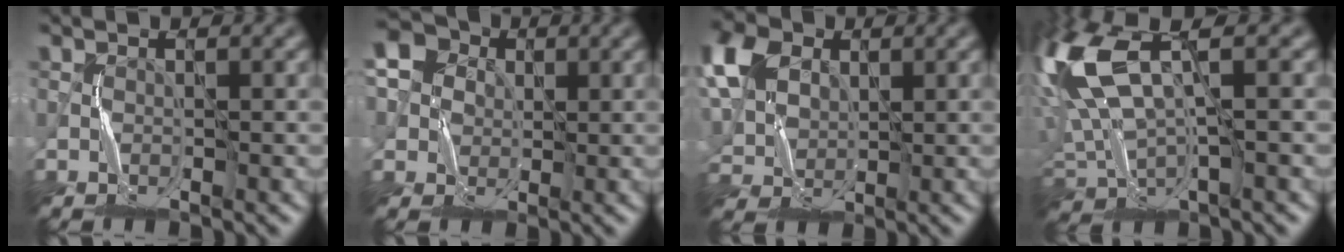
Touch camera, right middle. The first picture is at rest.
{"total": 5.2, "force": [1.3, 4.8, 1.5], "torque": [-0.018, 0.022, -0.002]}
{"total": 7.4, "force": [3.1, 5.2, 4.1], "torque": [-0.115, 0.019, 0.060]}
{"total": 11.2, "force": [3.9, 4.8, 9.3], "torque": [-0.237, 0.007, 0.077]}